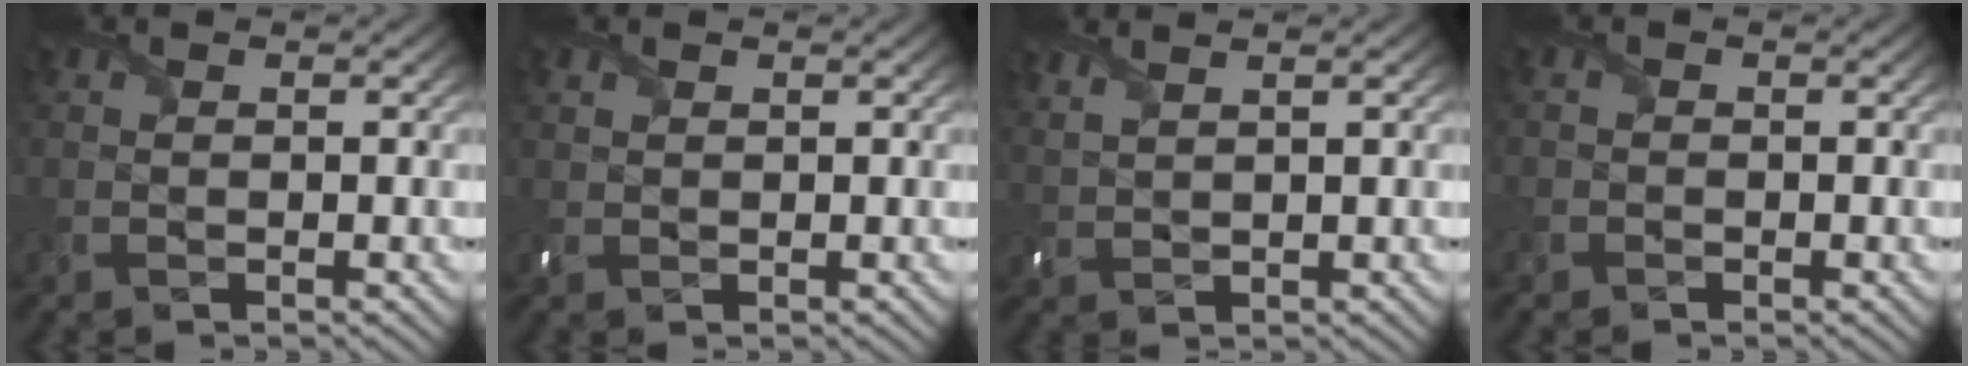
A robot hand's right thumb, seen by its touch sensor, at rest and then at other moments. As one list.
[{"total": 1.1, "force": [0.7, 0.7, 0.6], "torque": [-0.019, 0.002, 0.015]}, {"total": 2.9, "force": [2.2, 0.6, 1.8], "torque": [-0.040, 0.007, 0.043]}, {"total": 1.0, "force": [-0.8, 0.7, -0.1], "torque": [0.005, -0.004, -0.018]}]